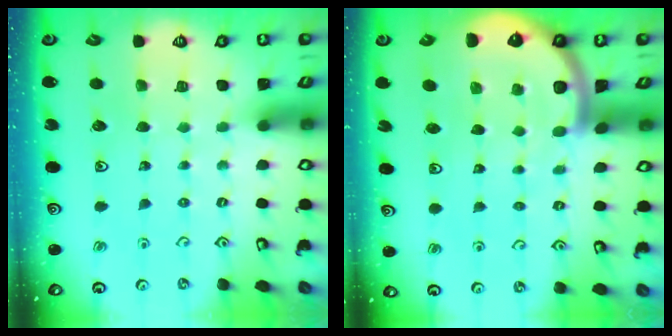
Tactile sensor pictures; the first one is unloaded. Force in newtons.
{"total": 5.4, "press": 5.4, "slide": 0.9}